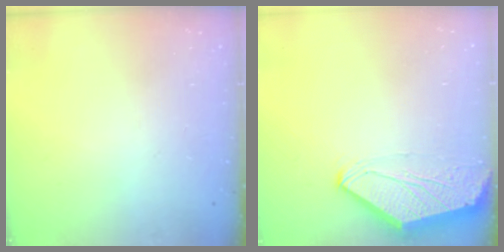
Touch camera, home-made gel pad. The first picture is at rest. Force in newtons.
{"total": 0.0}